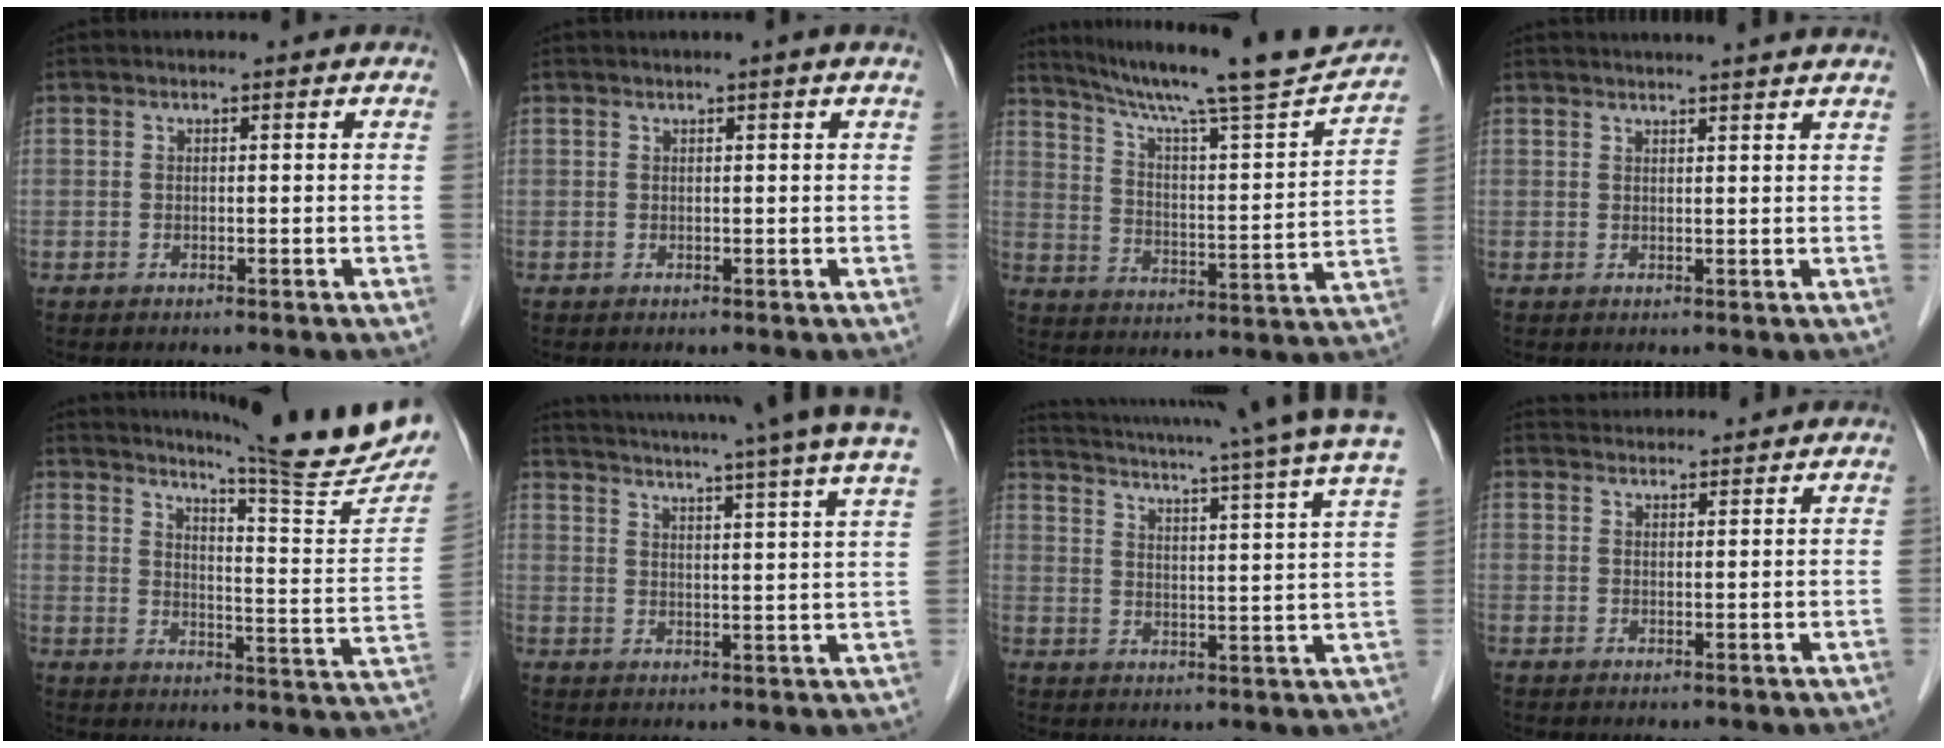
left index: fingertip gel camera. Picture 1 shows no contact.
{"total": 0.7, "force": [0.4, -0.3, 0.5], "torque": [-0.016, -0.004, 0.012]}
{"total": 21.6, "force": [19.3, 0.1, 9.7], "torque": [-0.161, -0.026, 0.276]}
{"total": 9.6, "force": [8.9, -0.6, 3.5], "torque": [-0.046, 0.022, 0.094]}
{"total": 19.0, "force": [17.3, -1.4, 7.8], "torque": [-0.119, -0.101, 0.214]}
{"total": 27.3, "force": [24.6, -1.0, 11.9], "torque": [-0.193, -0.049, 0.301]}
{"total": 22.6, "force": [18.2, -0.3, 13.4], "torque": [-0.218, -0.035, 0.222]}
{"total": 5.9, "force": [5.9, 0.5, 0.8], "torque": [-0.016, 0.035, 0.081]}